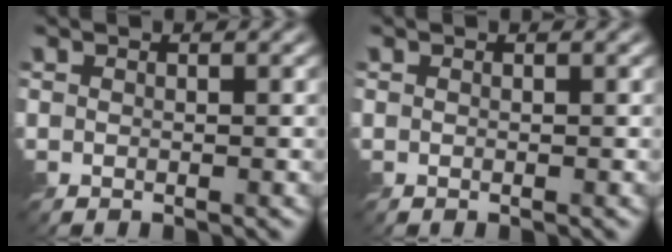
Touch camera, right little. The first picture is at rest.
{"total": 0.0}